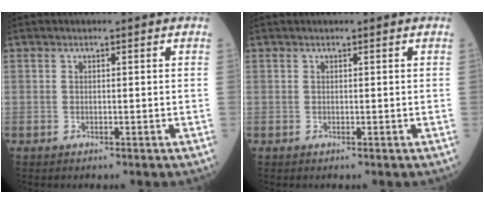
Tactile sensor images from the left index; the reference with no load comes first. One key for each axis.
{"total": 0.0}